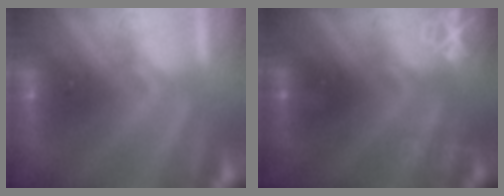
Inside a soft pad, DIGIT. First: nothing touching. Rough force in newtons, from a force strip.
{"total": 3.0}